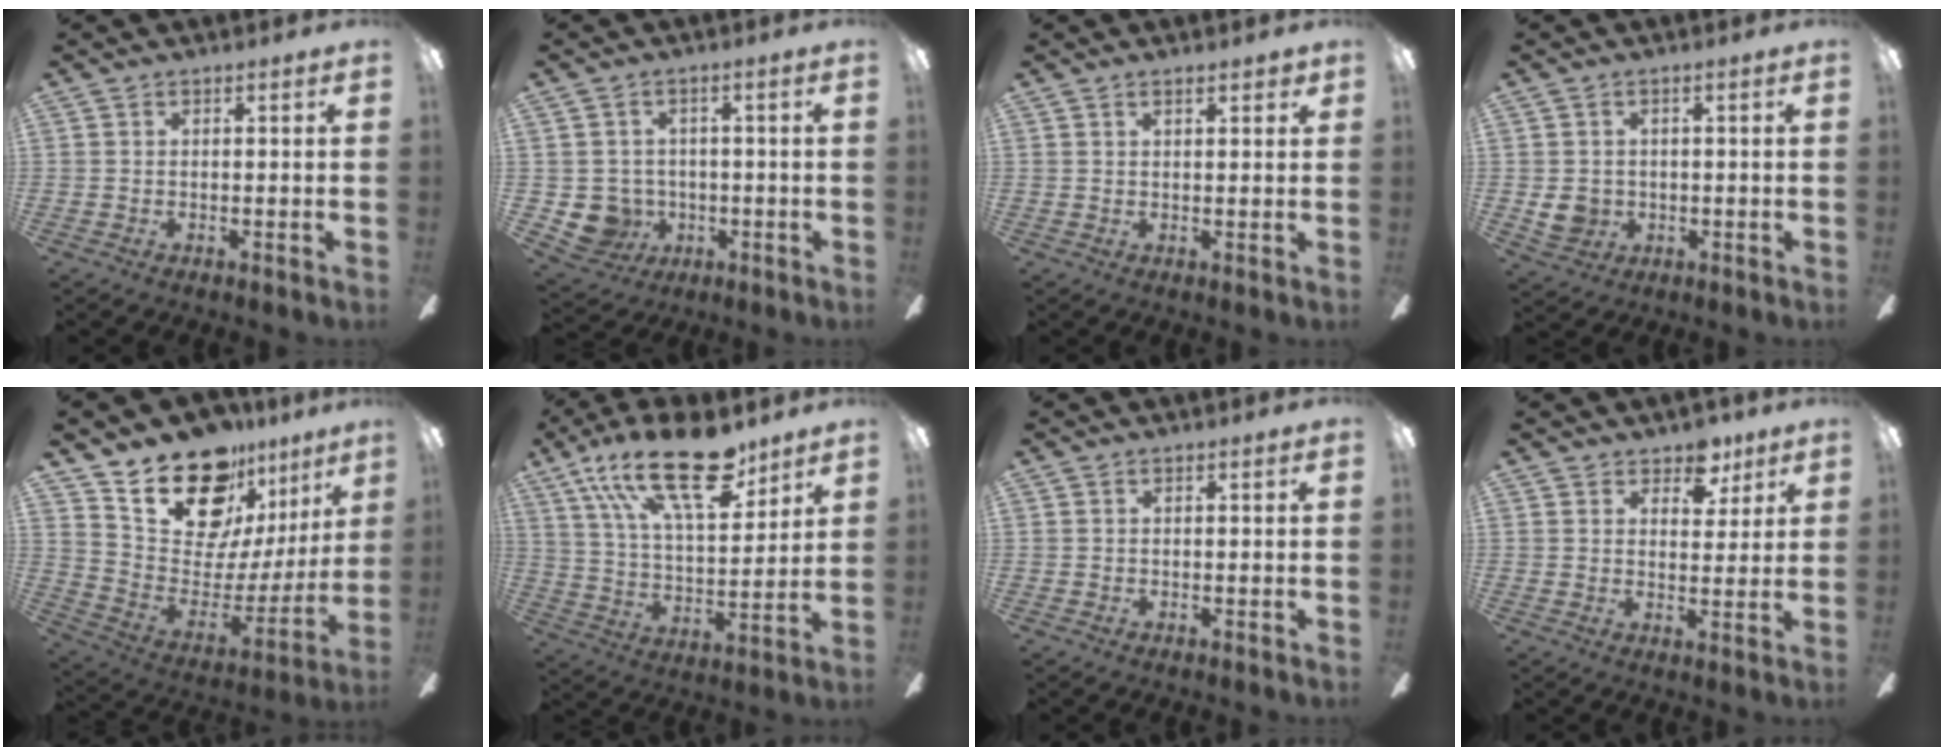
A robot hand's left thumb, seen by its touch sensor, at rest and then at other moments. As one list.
[{"total": 6.7, "force": [-1.0, 6.4, 1.8], "torque": [-0.063, 0.002, -0.014]}, {"total": 2.8, "force": [1.7, 0.7, 2.1], "torque": [-0.028, -0.005, 0.026]}, {"total": 4.8, "force": [-0.2, 4.3, 2.0], "torque": [-0.045, 0.003, -0.003]}, {"total": 21.4, "force": [16.2, 10.6, 9.1], "torque": [-0.152, -0.114, 0.295]}, {"total": 24.0, "force": [14.4, 10.2, 16.2], "torque": [-0.278, -0.073, 0.241]}, {"total": 0.0}, {"total": 6.7, "force": [4.9, 4.0, 2.3], "torque": [-0.012, -0.023, 0.084]}]